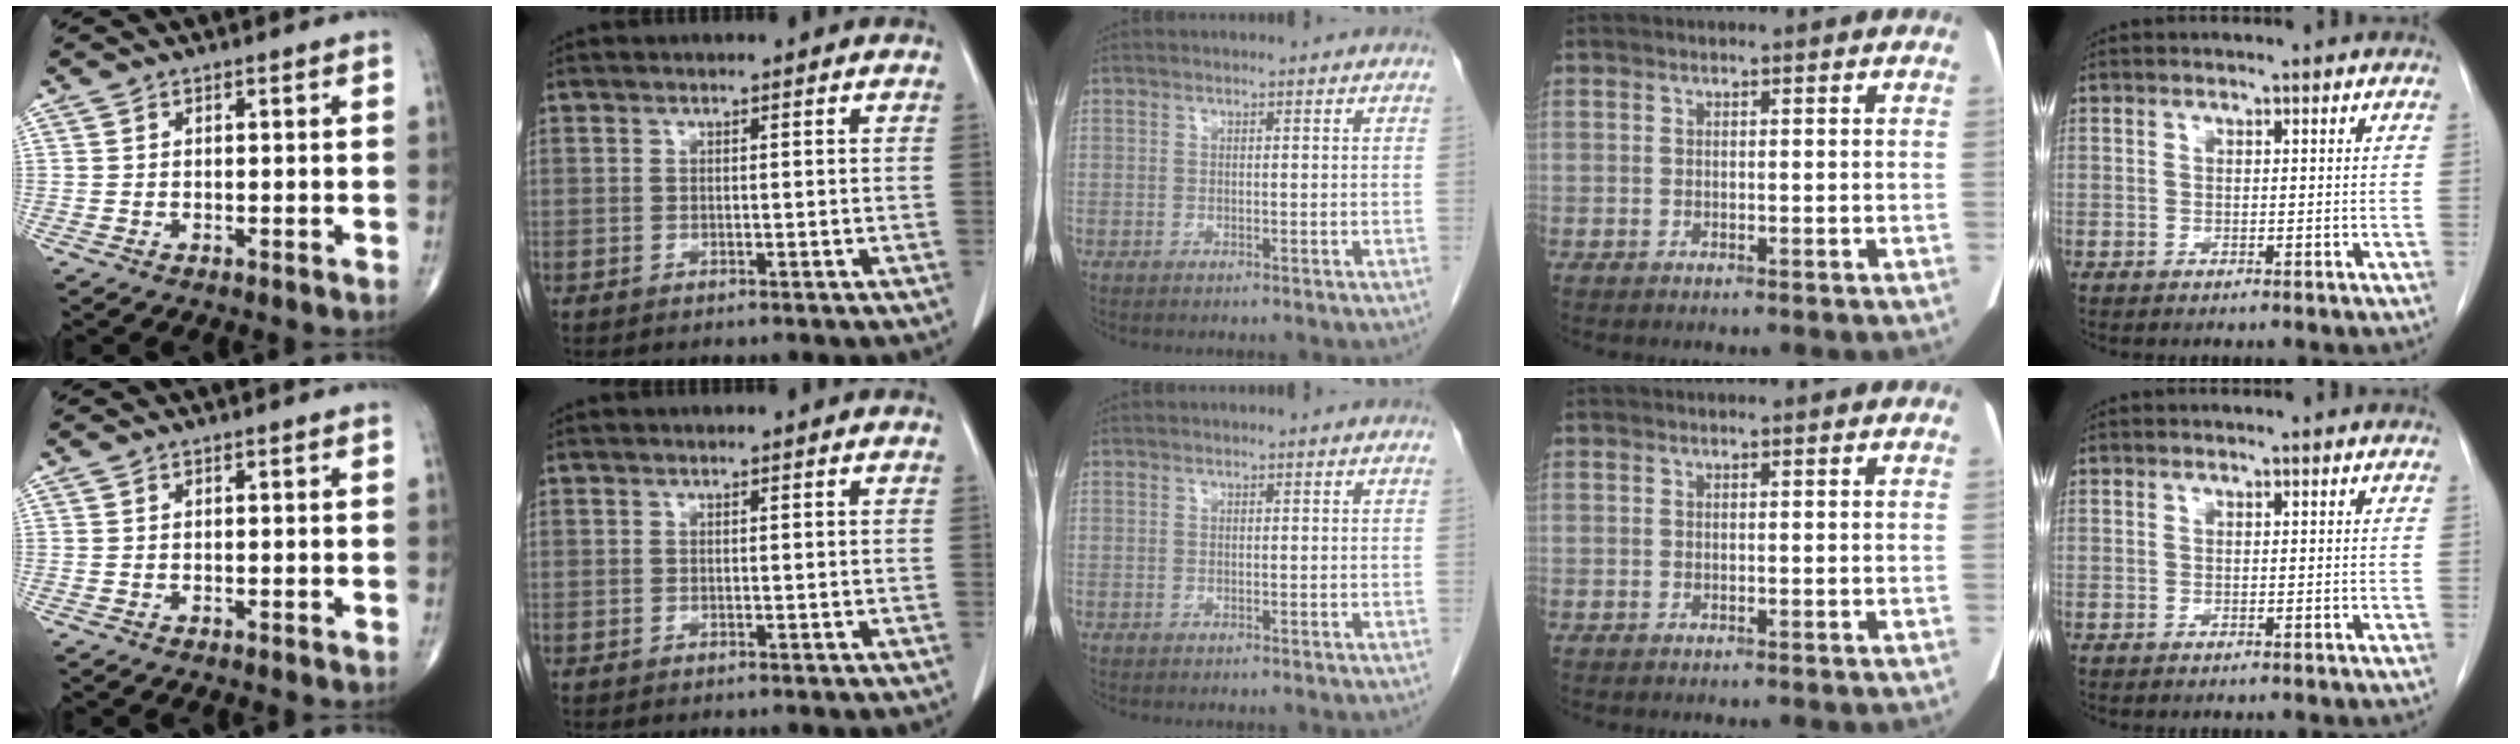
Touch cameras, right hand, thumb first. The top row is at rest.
{}